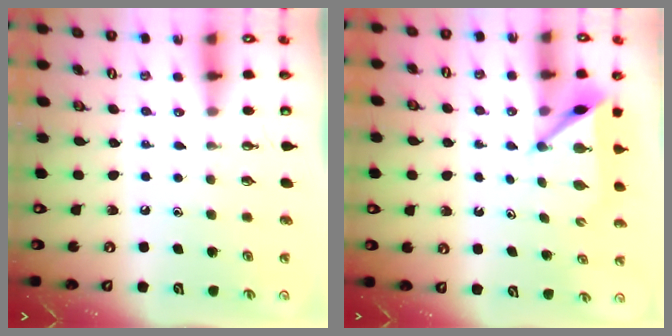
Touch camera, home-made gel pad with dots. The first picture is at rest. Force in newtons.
{"total": 5.5, "press": 5.5, "slide": 0.4}